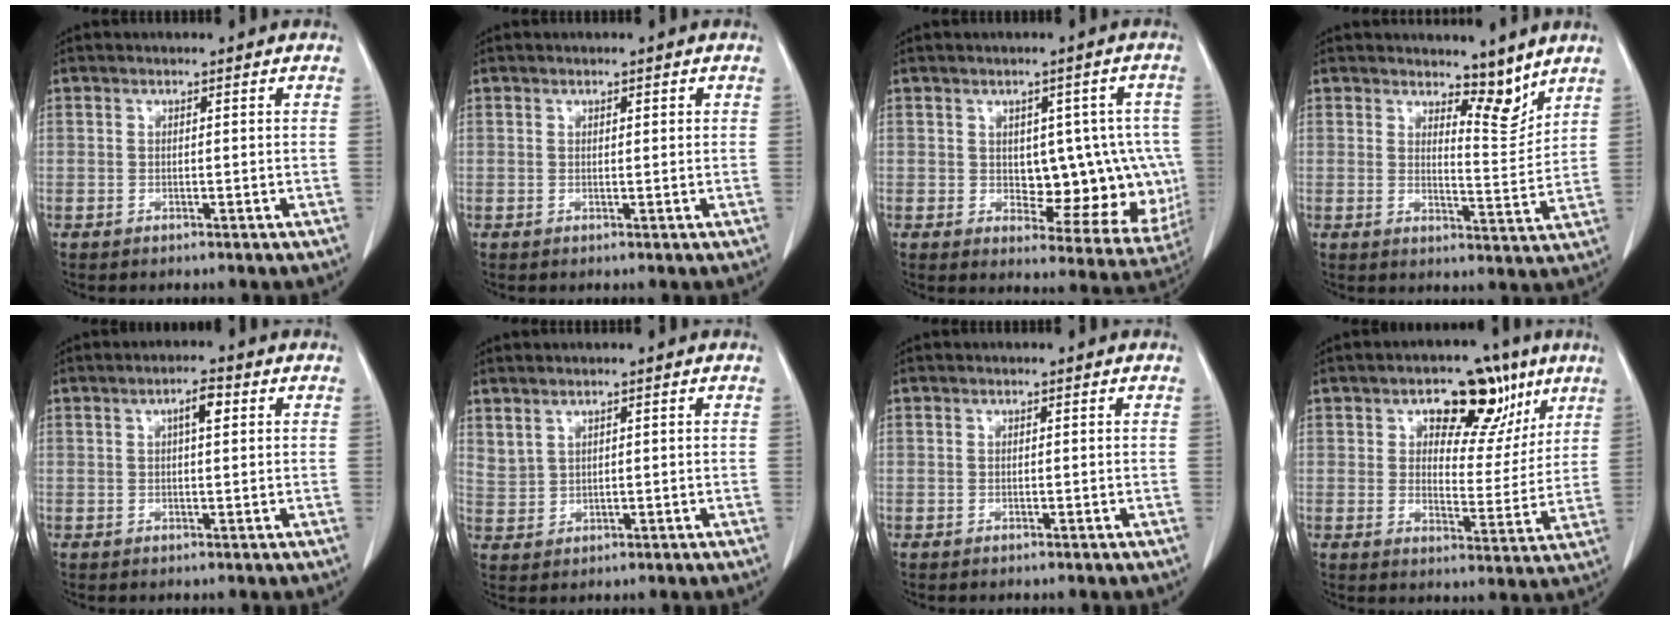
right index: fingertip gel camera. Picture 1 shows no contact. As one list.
[{"total": 0.8, "force": [0.4, 0.4, 0.5], "torque": [-0.006, 0.000, 0.005]}, {"total": 12.0, "force": [0.2, 6.5, 10.1], "torque": [-0.099, 0.014, 0.020]}, {"total": 5.5, "force": [4.8, 1.6, 2.1], "torque": [-0.020, -0.016, 0.074]}, {"total": 3.1, "force": [1.1, 0.7, 2.7], "torque": [-0.043, 0.006, 0.016]}, {"total": 2.8, "force": [2.3, 1.4, 0.8], "torque": [-0.017, -0.001, 0.055]}, {"total": 0.0}, {"total": 11.9, "force": [6.5, 6.5, 7.6], "torque": [-0.088, 0.014, 0.097]}]